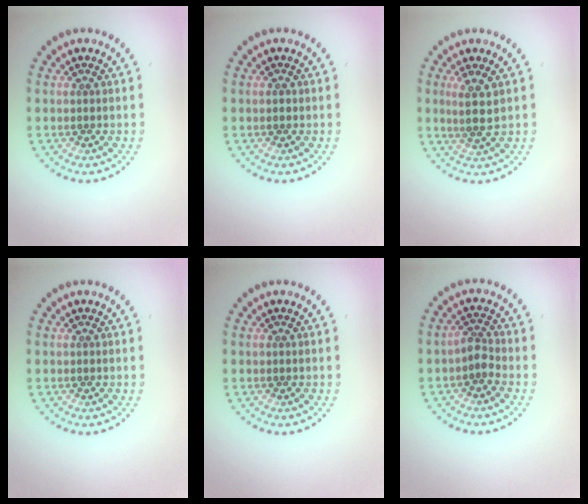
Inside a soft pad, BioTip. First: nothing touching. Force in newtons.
{"total": 0.8, "press": 0.8, "slide": 0.1}
{"total": 2.3, "press": 1.9, "slide": 1.3}
{"total": 0.0}
{"total": 0.0}
{"total": 1.7, "press": 1.4, "slide": 1.0}